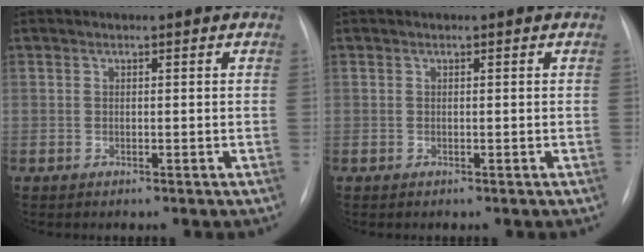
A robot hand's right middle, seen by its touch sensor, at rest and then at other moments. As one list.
[{"total": 0.0}]